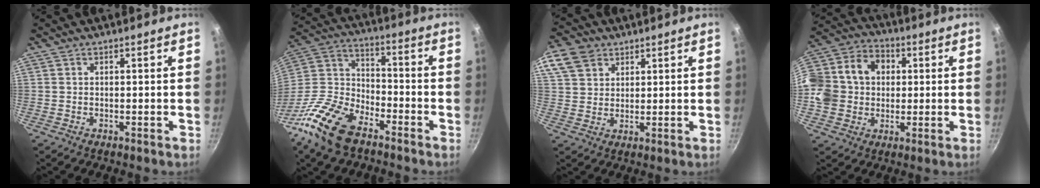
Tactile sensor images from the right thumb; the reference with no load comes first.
{"total": 17.9, "force": [-11.3, 9.4, 10.2], "torque": [-0.191, 0.071, -0.233]}
{"total": 11.5, "force": [5.9, 8.6, 4.9], "torque": [-0.098, 0.008, 0.110]}
{"total": 17.9, "force": [1.4, 15.1, 9.5], "torque": [-0.169, 0.038, 0.015]}